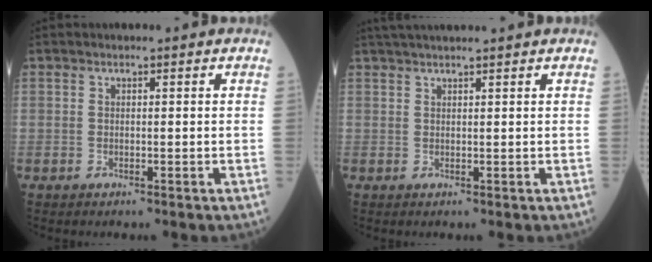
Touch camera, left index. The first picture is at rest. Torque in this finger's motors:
{"motor_torque": [-0.40, -0.42, 0.00, 0.01]}